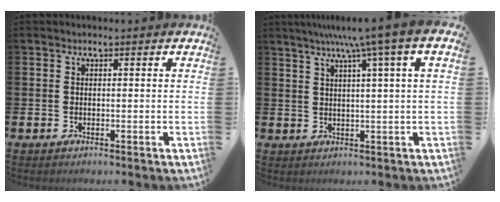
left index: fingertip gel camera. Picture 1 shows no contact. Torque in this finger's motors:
{"motor_torque": [1.55, -0.59, 0.45, 0.10]}